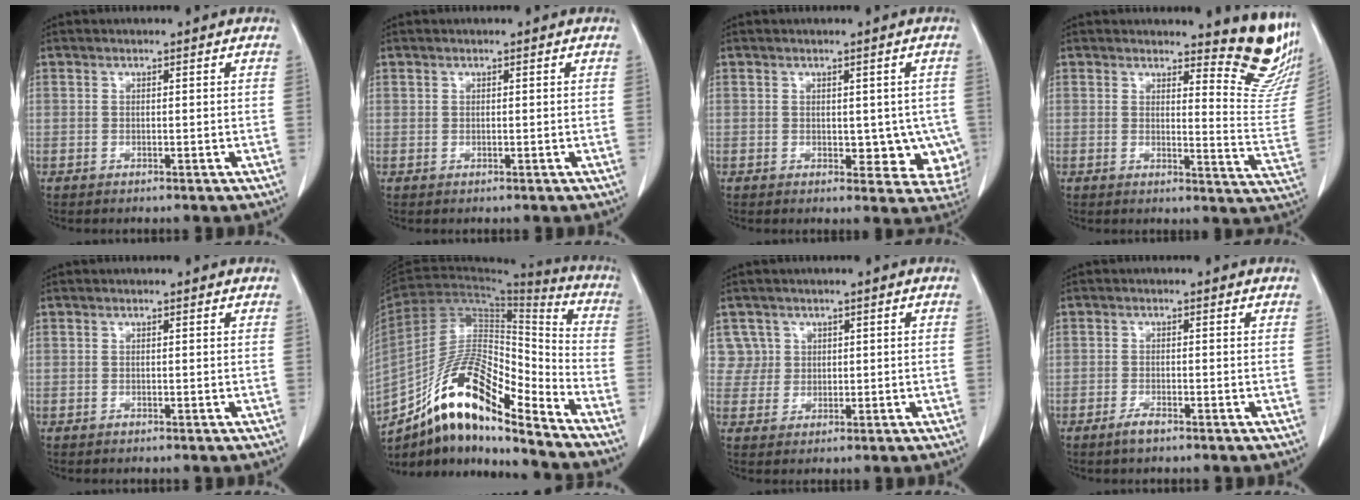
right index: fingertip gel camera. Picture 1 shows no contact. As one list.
[{"total": 0.0}, {"total": 6.6, "force": [-0.5, 4.2, 5.1], "torque": [-0.029, 0.001, 0.003]}, {"total": 11.5, "force": [10.4, 1.4, 4.8], "torque": [-0.037, -0.094, 0.096]}, {"total": 0.0}, {"total": 17.8, "force": [-12.5, 4.1, 12.0], "torque": [-0.216, 0.026, -0.219]}, {"total": 3.6, "force": [1.4, 3.2, -0.6], "torque": [0.030, 0.008, 0.024]}, {"total": 1.9, "force": [-1.4, 0.2, 1.3], "torque": [-0.029, -0.002, -0.027]}]